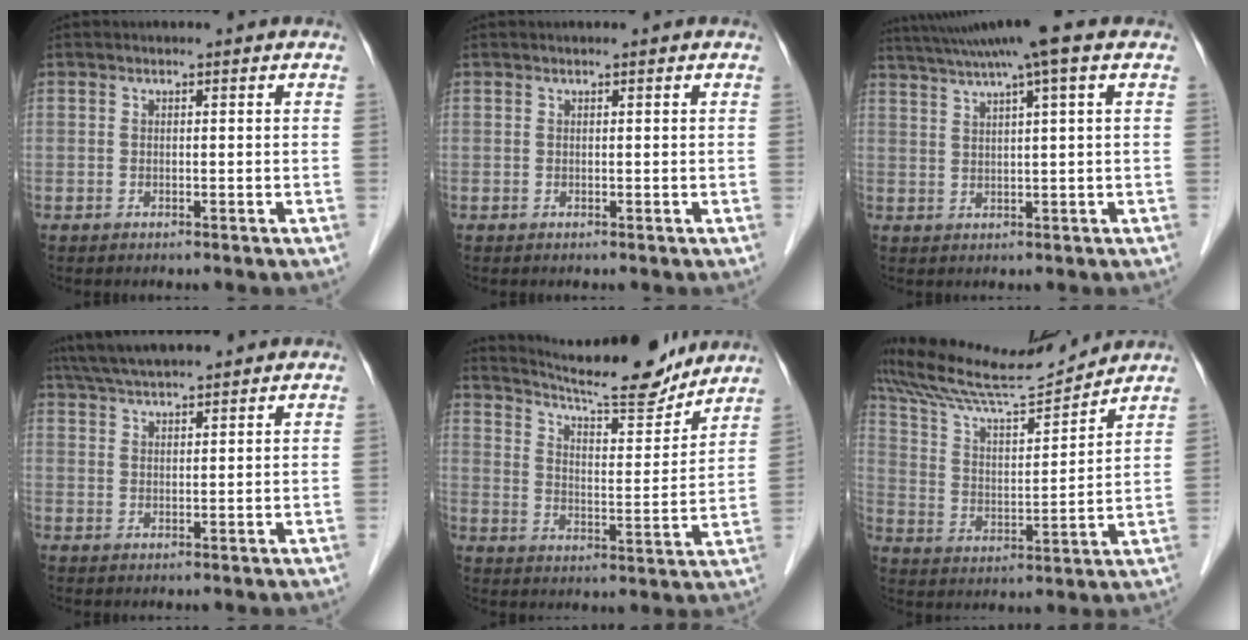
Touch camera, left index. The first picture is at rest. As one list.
[{"total": 0.0}, {"total": 10.1, "force": [7.3, -1.3, 6.9], "torque": [-0.123, 0.028, 0.103]}, {"total": 8.5, "force": [7.6, 0.7, 3.8], "torque": [-0.068, 0.034, 0.123]}, {"total": 17.0, "force": [15.6, 1.5, 6.3], "torque": [-0.110, -0.015, 0.229]}, {"total": 14.5, "force": [13.9, -0.1, 4.2], "torque": [-0.088, 0.002, 0.244]}]